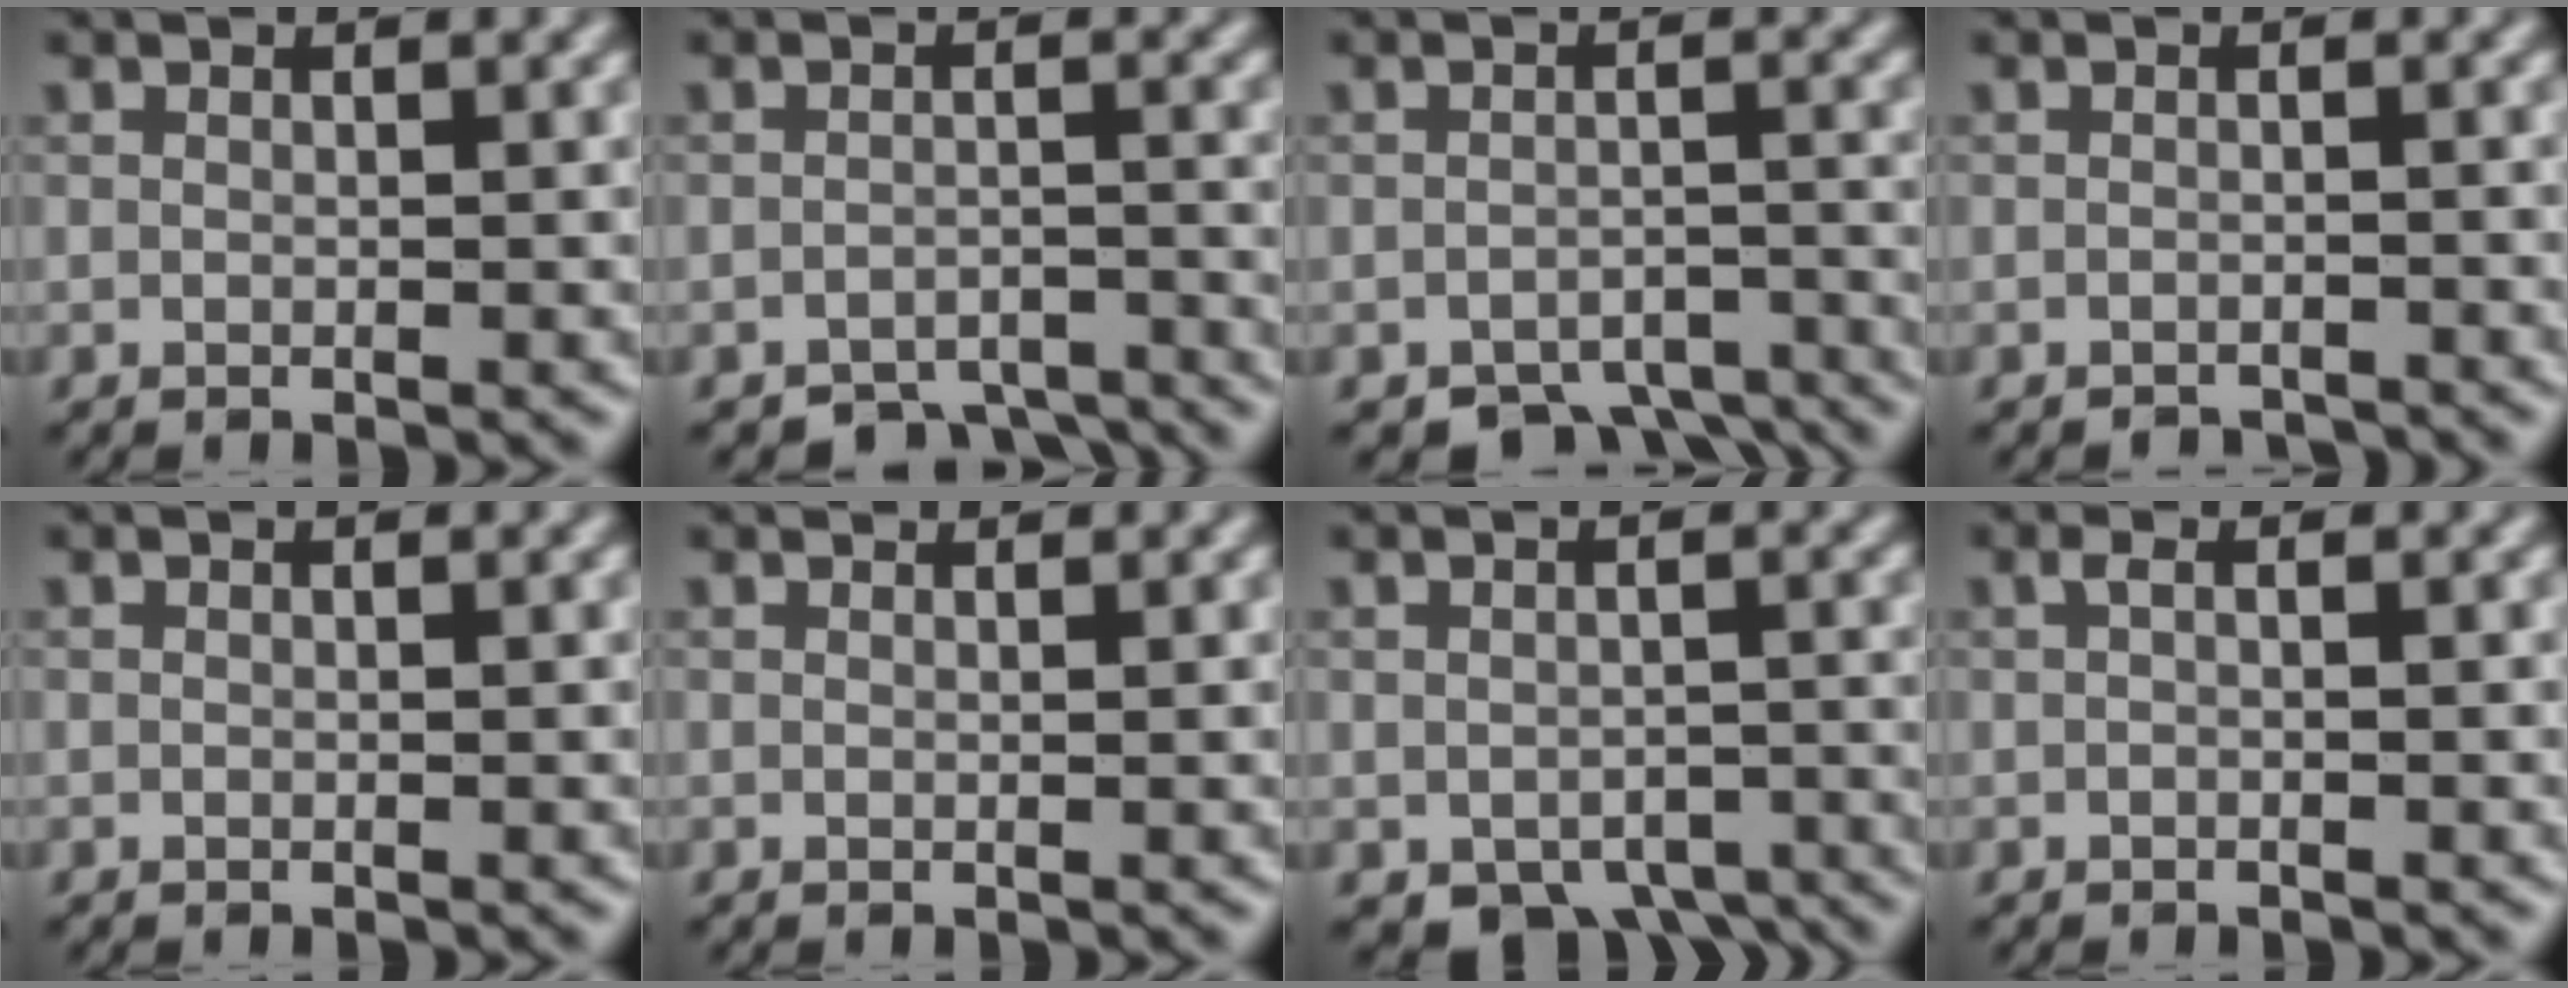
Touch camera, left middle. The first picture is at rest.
{"total": 4.8, "force": [-4.4, 1.4, 0.9], "torque": [-0.011, -0.009, -0.063]}
{"total": 5.6, "force": [-4.8, 2.2, 1.9], "torque": [-0.021, -0.018, -0.064]}
{"total": 2.1, "force": [-2.0, 0.3, 0.2], "torque": [0.002, -0.003, -0.029]}
{"total": 0.0}
{"total": 1.0, "force": [0.9, 0.1, 0.2], "torque": [-0.011, -0.004, 0.008]}
{"total": 4.6, "force": [-2.9, 2.7, 2.3], "torque": [-0.025, -0.017, -0.039]}
{"total": 0.6, "force": [-0.1, 0.1, 0.6], "torque": [-0.014, 0.001, -0.002]}